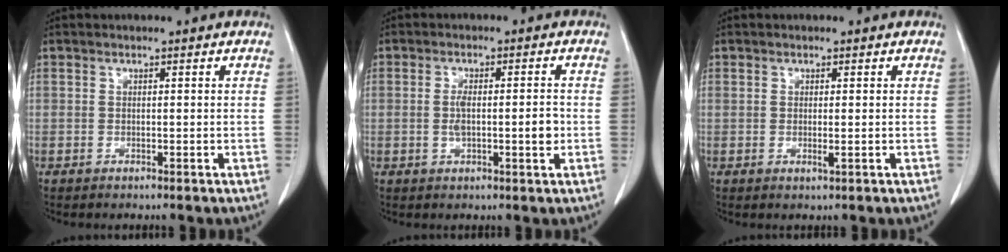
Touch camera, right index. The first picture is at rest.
{"total": 5.0, "force": [-0.6, 1.2, 4.8], "torque": [-0.090, 0.002, -0.009]}
{"total": 1.2, "force": [-0.2, 0.0, 1.2], "torque": [-0.025, -0.005, -0.002]}